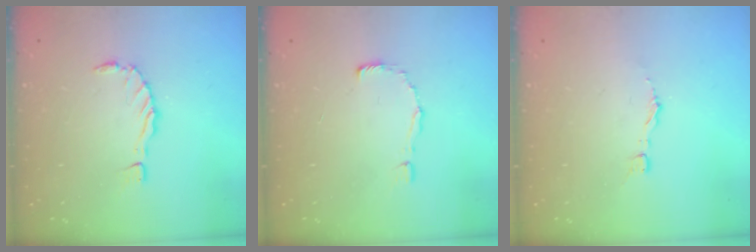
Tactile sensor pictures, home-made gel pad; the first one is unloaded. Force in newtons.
{"total": 4.9, "press": 4.9, "slide": 0.4}
{"total": 2.9, "press": 2.9, "slide": 0.1}